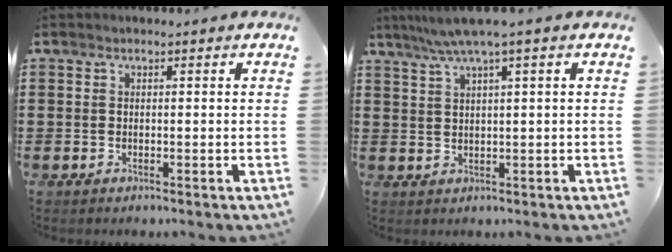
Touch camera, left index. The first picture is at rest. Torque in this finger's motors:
{"motor_torque": [1.04, -1.10, 0.63, 0.12]}